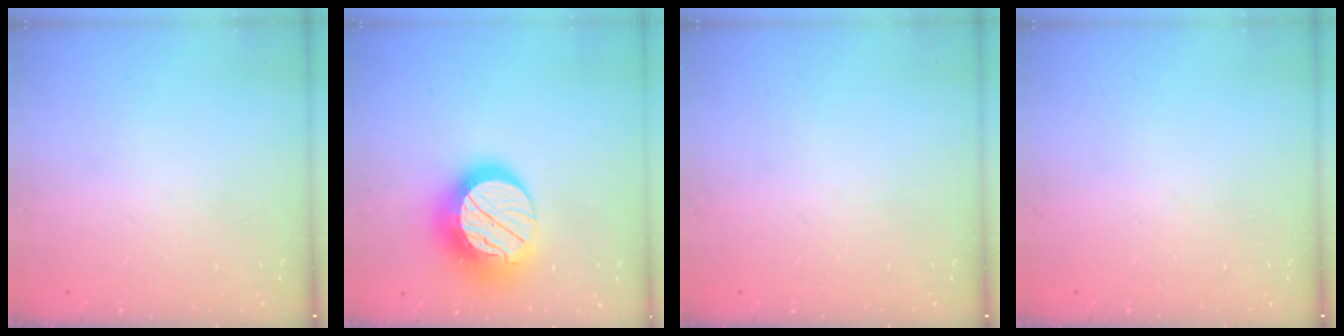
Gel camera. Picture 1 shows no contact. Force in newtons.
{"total": 20.8, "press": 20.7, "slide": 1.7}
{"total": 0.0}
{"total": 0.0}